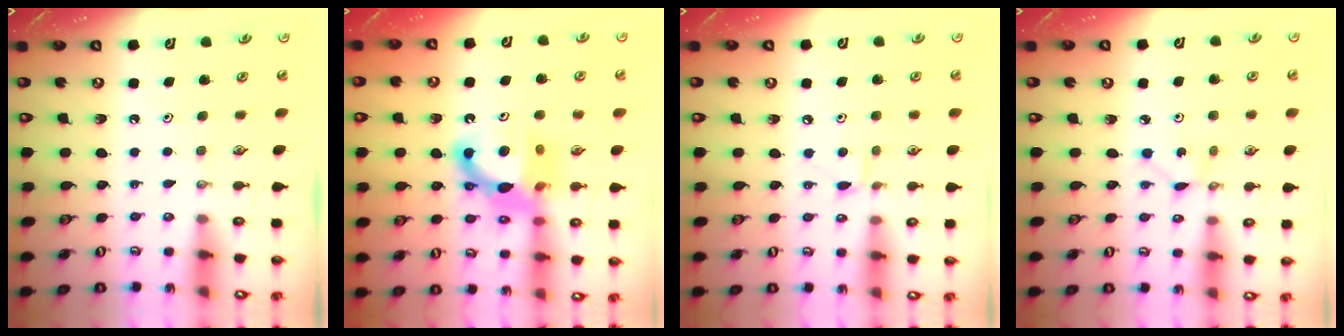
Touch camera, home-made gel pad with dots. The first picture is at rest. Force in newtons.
{"total": 11.3, "press": 11.0, "slide": 2.4}
{"total": 5.8, "press": 5.8, "slide": 0.6}
{"total": 1.7, "press": 1.7, "slide": 0.1}